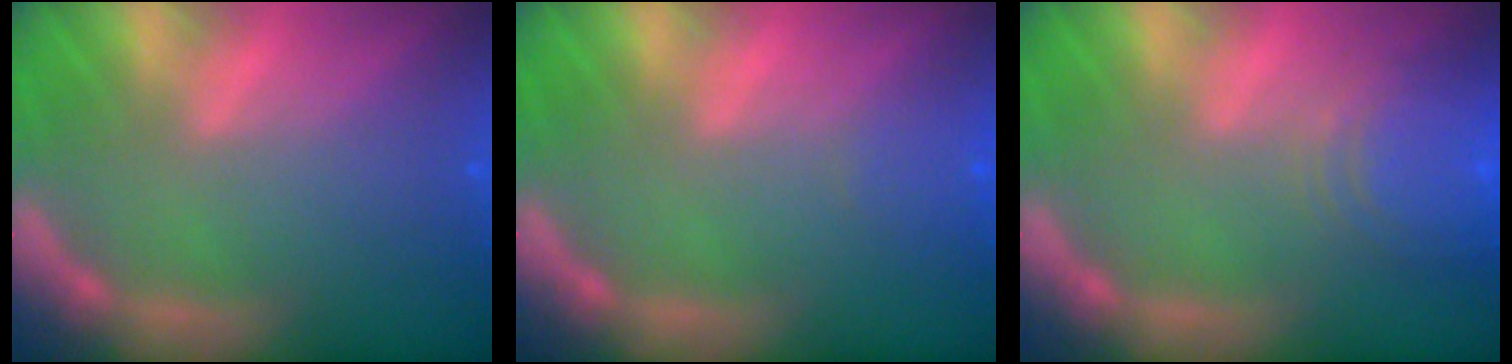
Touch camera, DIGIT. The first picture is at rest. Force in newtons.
{"total": 1.4}
{"total": 6.9}